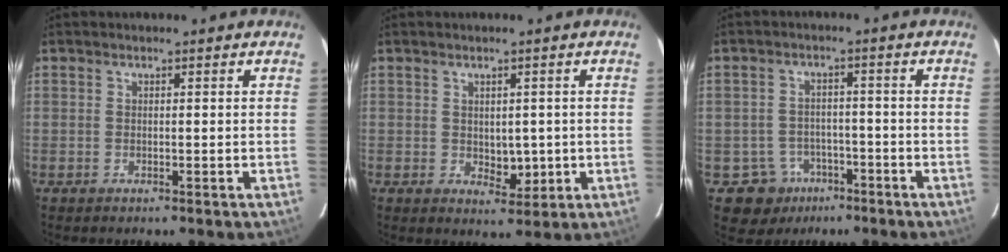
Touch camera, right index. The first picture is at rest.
{"total": 3.8, "force": [-0.2, 2.3, 3.0], "torque": [-0.036, -0.004, 0.008]}
{"total": 6.3, "force": [-3.0, 5.5, 0.2], "torque": [-0.001, 0.013, -0.037]}